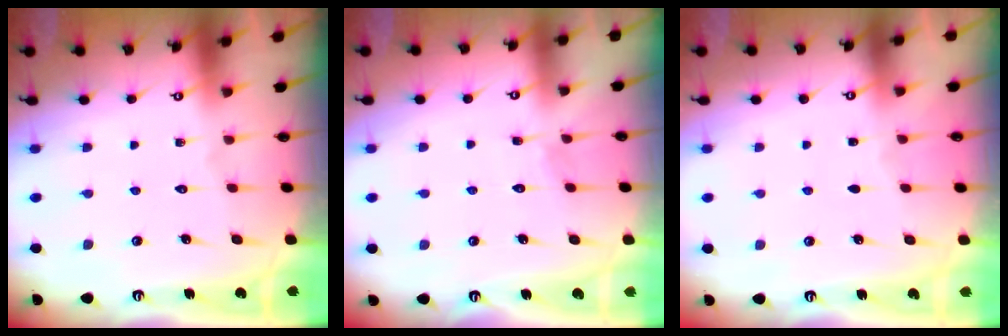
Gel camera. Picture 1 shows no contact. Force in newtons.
{"total": 3.7, "press": 3.7, "slide": 0.4}
{"total": 2.4, "press": 2.4, "slide": 0.4}